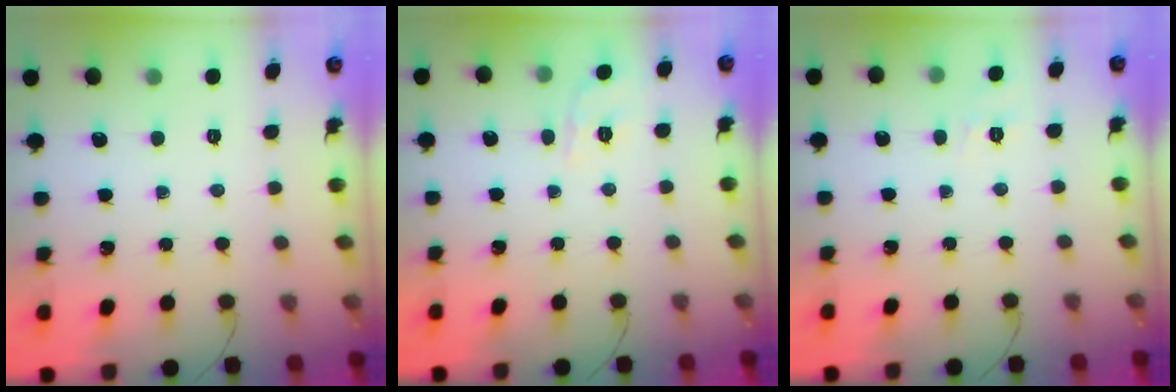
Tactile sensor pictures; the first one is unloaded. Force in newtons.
{"total": 5.6, "press": 5.4, "slide": 1.6}
{"total": 1.9, "press": 1.3, "slide": 1.4}